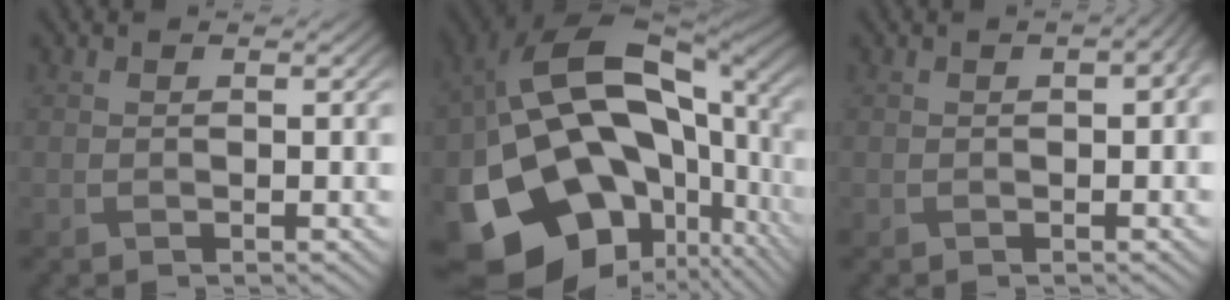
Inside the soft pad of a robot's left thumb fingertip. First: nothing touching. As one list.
[{"total": 22.6, "force": [-4.1, 16.4, 15.1], "torque": [-0.306, -0.065, -0.033]}, {"total": 2.6, "force": [0.3, 1.1, 2.4], "torque": [-0.035, 0.003, 0.010]}]